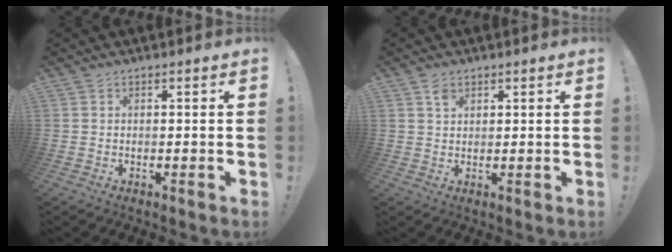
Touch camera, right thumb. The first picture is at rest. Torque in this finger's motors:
{"motor_torque": [0.08, 0.36, 0.03, -0.04, 0.00]}